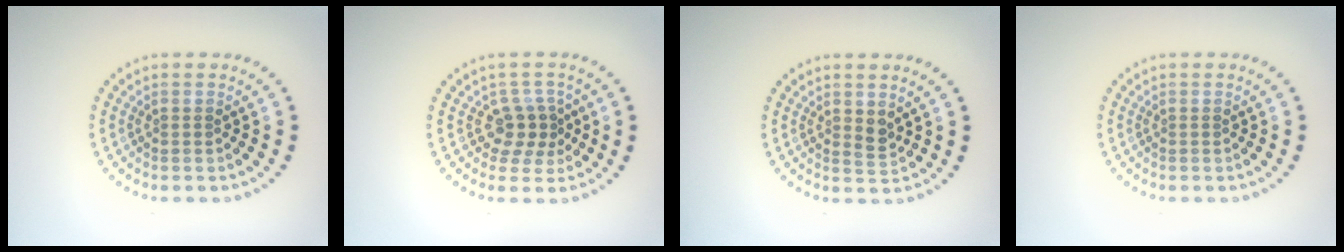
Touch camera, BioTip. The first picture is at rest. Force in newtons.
{"total": 2.6, "press": 2.1, "slide": 1.6}
{"total": 1.1, "press": 1.0, "slide": 0.6}
{"total": 0.0}